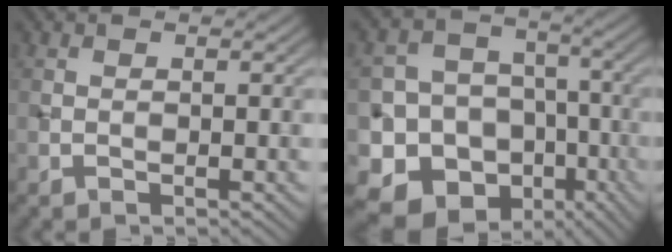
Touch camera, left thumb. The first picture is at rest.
{"total": 17.0, "force": [-8.0, 13.9, 5.6], "torque": [-0.141, -0.041, -0.134]}